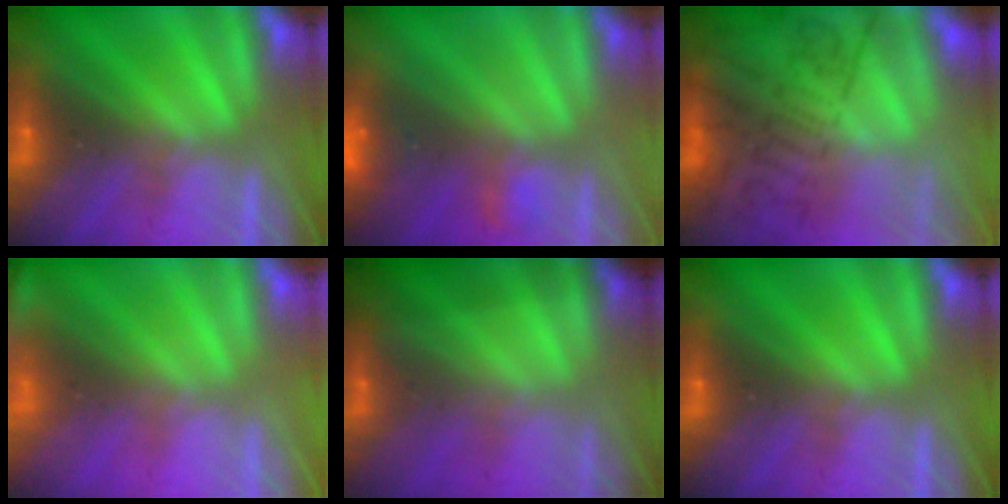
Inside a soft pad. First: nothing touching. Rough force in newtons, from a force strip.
{"total": 2.6}
{"total": 8.9}
{"total": 2.4}
{"total": 1.5}
{"total": 0.0}